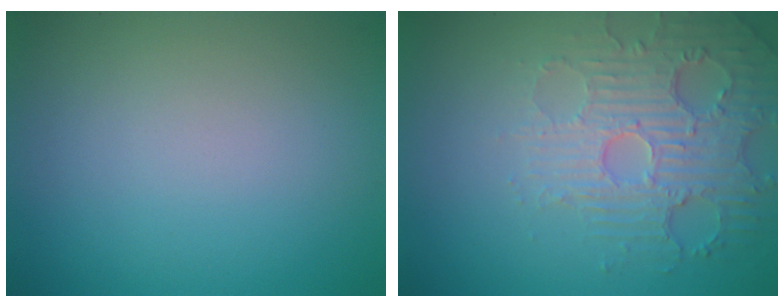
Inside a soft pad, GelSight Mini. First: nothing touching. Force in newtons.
{"total": 5.2, "press": 3.8, "slide": 3.6}